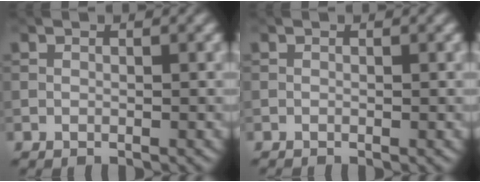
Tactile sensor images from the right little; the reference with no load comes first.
{"total": 0.0}